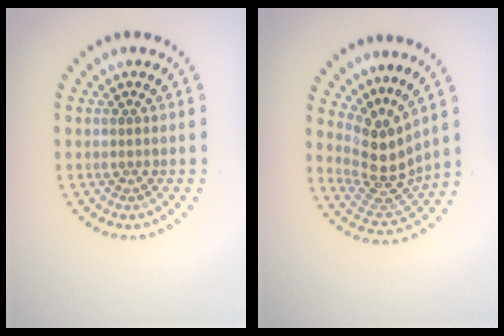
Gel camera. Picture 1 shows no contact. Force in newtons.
{"total": 4.3, "press": 3.0, "slide": 3.1}